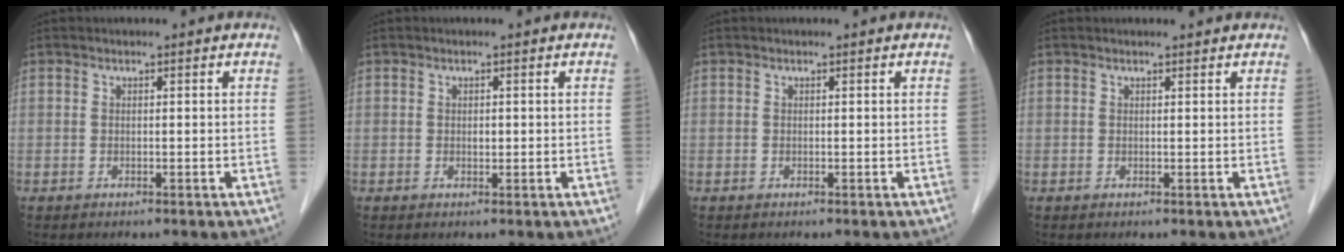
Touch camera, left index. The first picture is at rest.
{"total": 1.1, "force": [-1.0, 0.4, 0.2], "torque": [-0.003, -0.006, -0.016]}
{"total": 0.0}
{"total": 0.0}